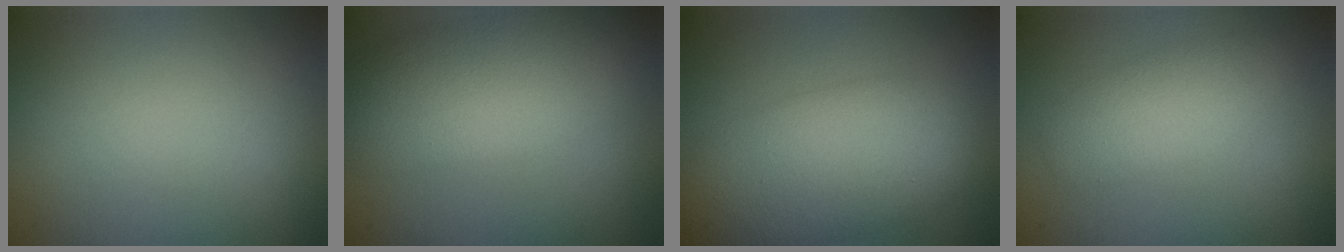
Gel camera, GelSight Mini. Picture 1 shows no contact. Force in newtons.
{"total": 7.6, "press": 7.6, "slide": 0.4}
{"total": 8.3, "press": 8.3, "slide": 0.2}
{"total": 3.0, "press": 3.0, "slide": 0.3}